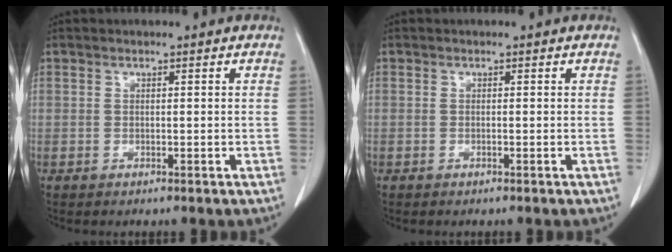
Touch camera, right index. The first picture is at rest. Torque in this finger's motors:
{"motor_torque": [0.29, 0.14, 0.07, 0.01]}